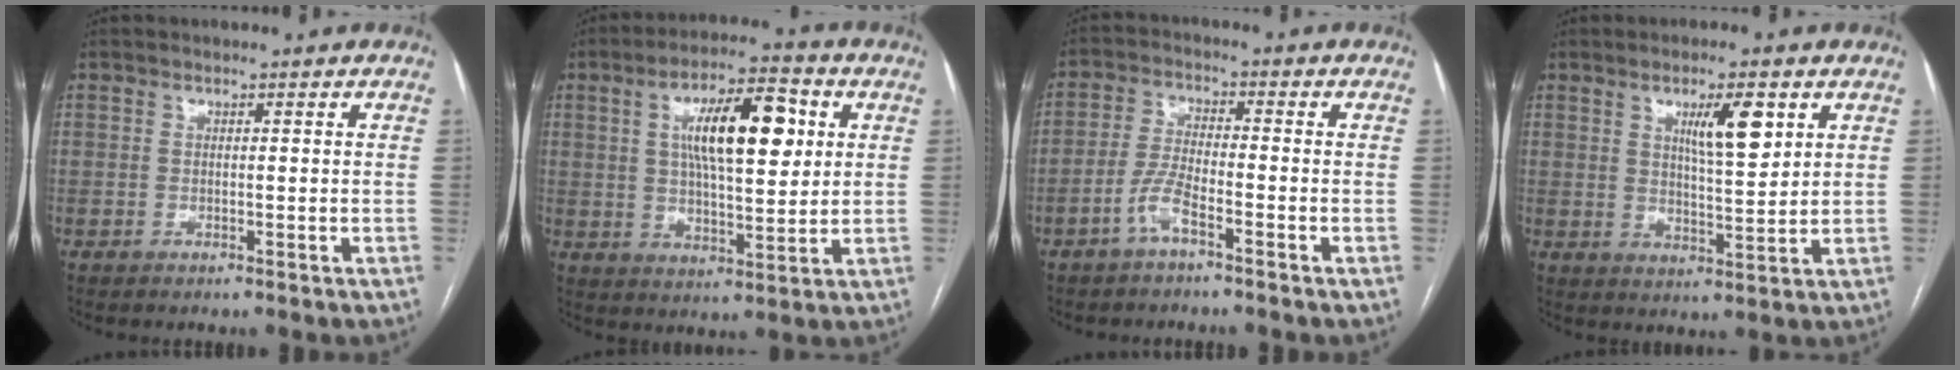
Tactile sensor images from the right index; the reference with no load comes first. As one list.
[{"total": 13.2, "force": [3.6, 3.9, 12.1], "torque": [-0.207, 0.018, 0.058]}, {"total": 4.5, "force": [-2.9, 0.5, 3.4], "torque": [-0.076, 0.002, -0.062]}, {"total": 7.1, "force": [3.2, 1.3, 6.2], "torque": [-0.103, -0.001, 0.054]}]